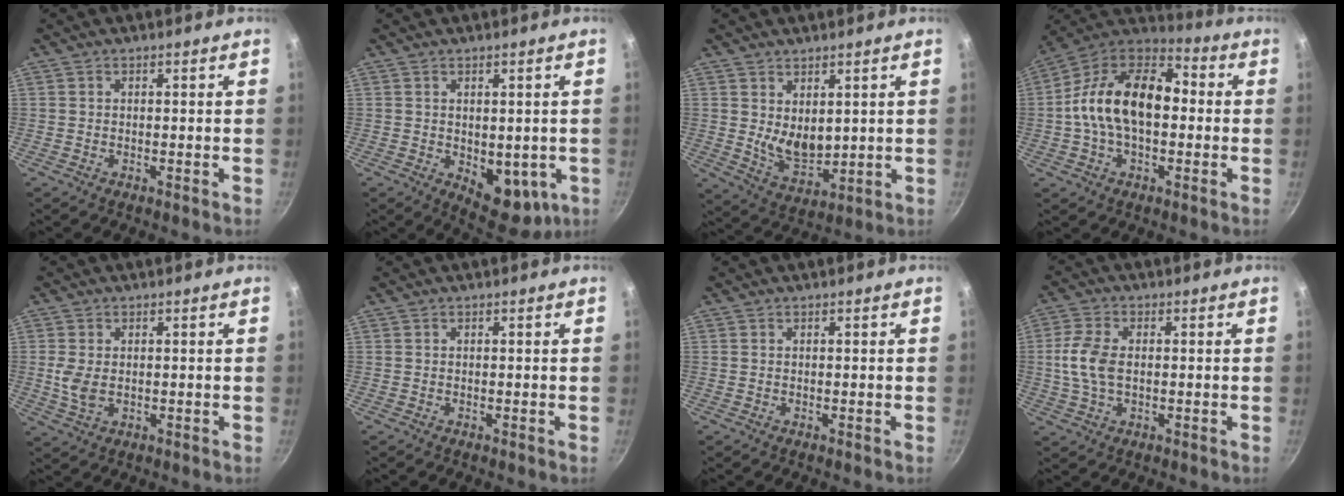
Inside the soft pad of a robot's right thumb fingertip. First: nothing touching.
{"total": 10.1, "force": [-1.6, 6.0, 7.9], "torque": [-0.071, -0.014, -0.006]}
{"total": 7.2, "force": [2.4, 4.3, 5.3], "torque": [-0.076, -0.031, 0.058]}
{"total": 19.5, "force": [-0.2, 12.0, 15.4], "torque": [-0.241, 0.045, -0.025]}
{"total": 4.6, "force": [0.2, 2.9, 3.6], "torque": [-0.073, -0.005, 0.007]}
{"total": 0.0}
{"total": 0.0}
{"total": 7.7, "force": [0.2, 4.7, 6.1], "torque": [-0.129, 0.010, 0.001]}